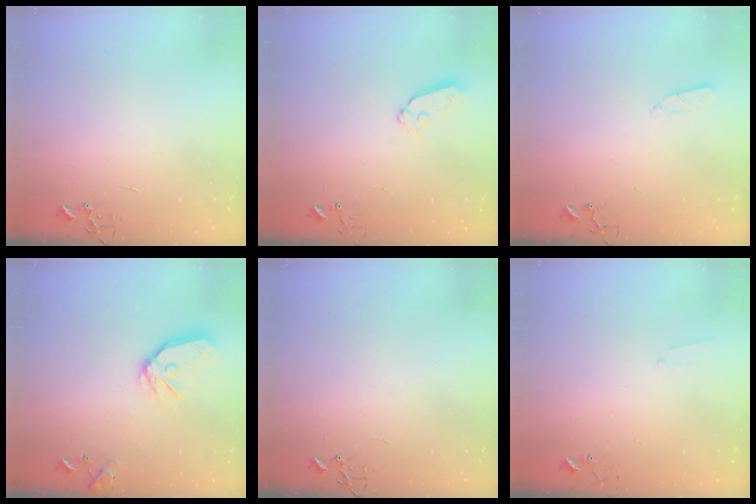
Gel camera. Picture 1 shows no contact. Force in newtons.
{"total": 7.0, "press": 7.0, "slide": 0.6}
{"total": 3.5, "press": 3.4, "slide": 0.5}
{"total": 15.3, "press": 15.1, "slide": 2.1}
{"total": 0.0}
{"total": 5.1, "press": 5.1, "slide": 0.5}